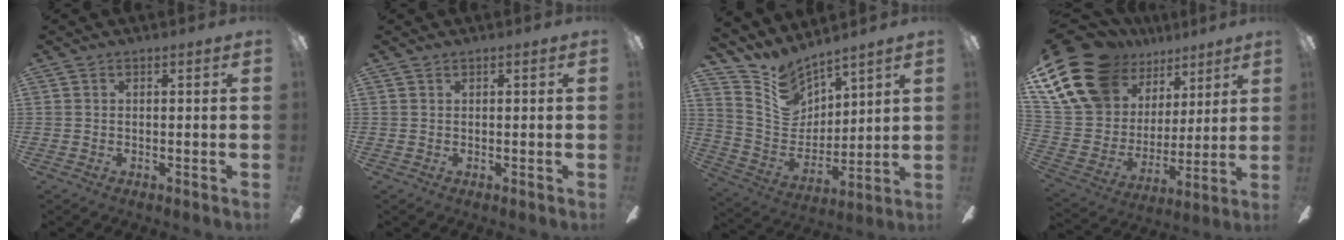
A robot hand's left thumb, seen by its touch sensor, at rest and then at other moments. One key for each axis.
{"total": 0.0}
{"total": 10.8, "fx": 9.4, "fy": 4.8, "fz": 2.0, "tx": -0.076, "ty": -0.077, "tz": 0.184}
{"total": 20.9, "fx": 13.6, "fy": 12.6, "fz": 9.6, "tx": -0.230, "ty": -0.075, "tz": 0.261}